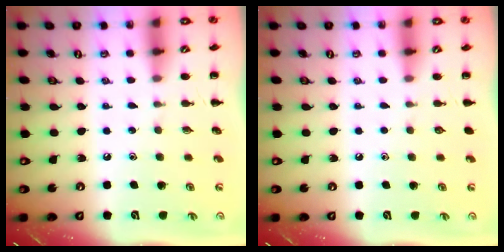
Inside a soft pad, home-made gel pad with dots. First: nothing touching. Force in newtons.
{"total": 0.0}